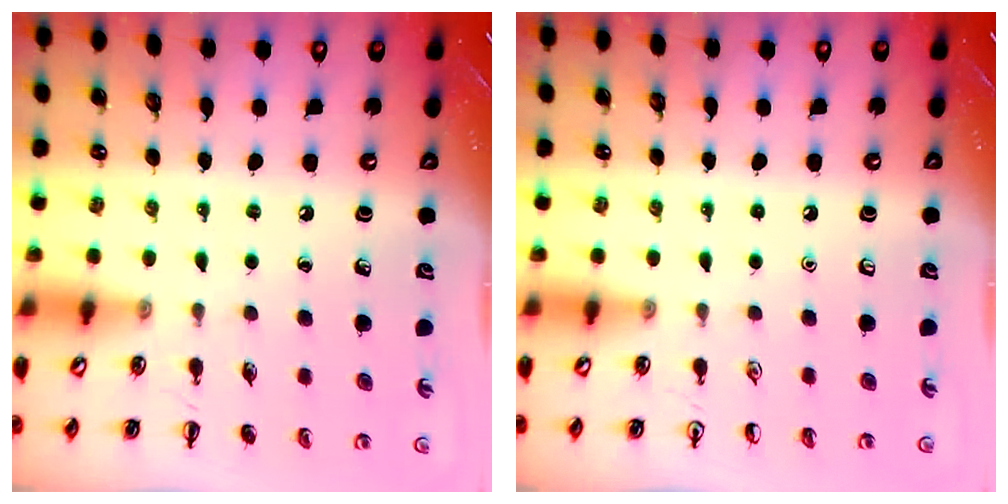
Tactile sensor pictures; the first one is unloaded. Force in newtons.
{"total": 0.0}